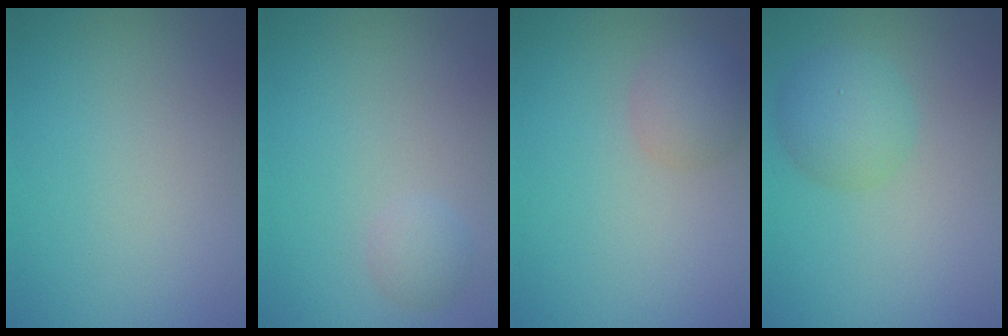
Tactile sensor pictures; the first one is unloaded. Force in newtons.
{"total": 1.3, "press": 1.3, "slide": 0.0}
{"total": 2.2, "press": 2.2, "slide": 0.1}
{"total": 3.0, "press": 3.0, "slide": 0.1}